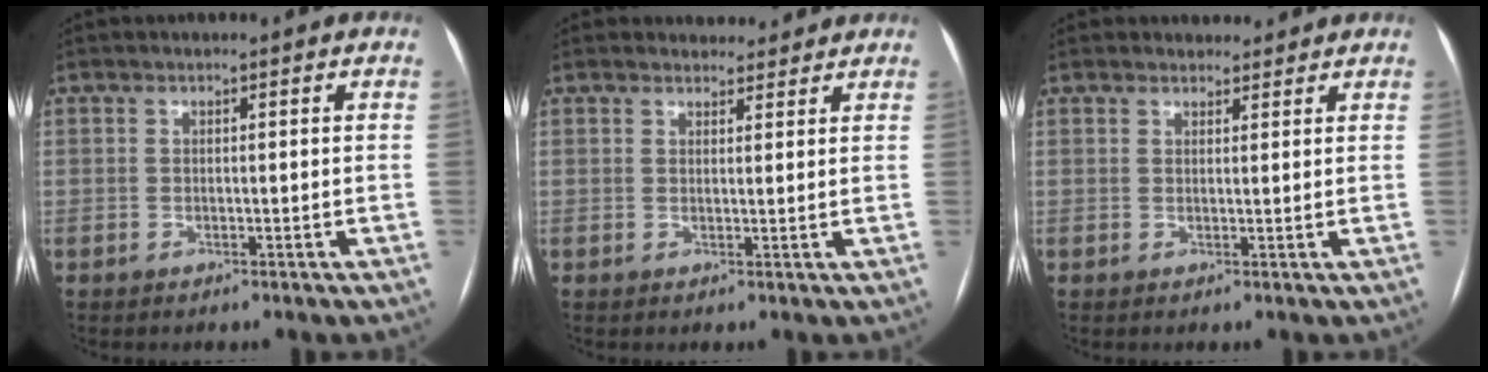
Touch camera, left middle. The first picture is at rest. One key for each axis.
{"total": 3.6, "fx": 3.3, "fy": 1.3, "fz": 0.0, "tx": 0.004, "ty": 0.009, "tz": 0.039}
{"total": 2.8, "fx": 2.6, "fy": 1.2, "fz": -0.1, "tx": 0.003, "ty": 0.012, "tz": 0.032}